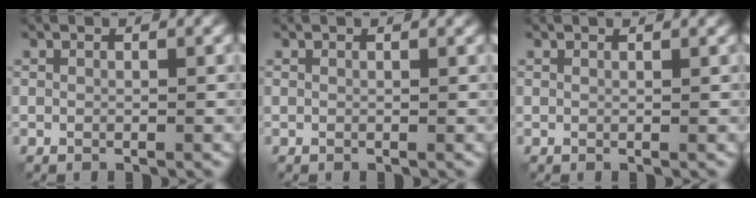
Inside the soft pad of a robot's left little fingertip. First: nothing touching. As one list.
[{"total": 0.6, "force": [0.5, 0.1, 0.3], "torque": [0.000, 0.005, 0.007]}, {"total": 1.1, "force": [1.0, 0.2, 0.4], "torque": [-0.003, 0.000, 0.008]}]